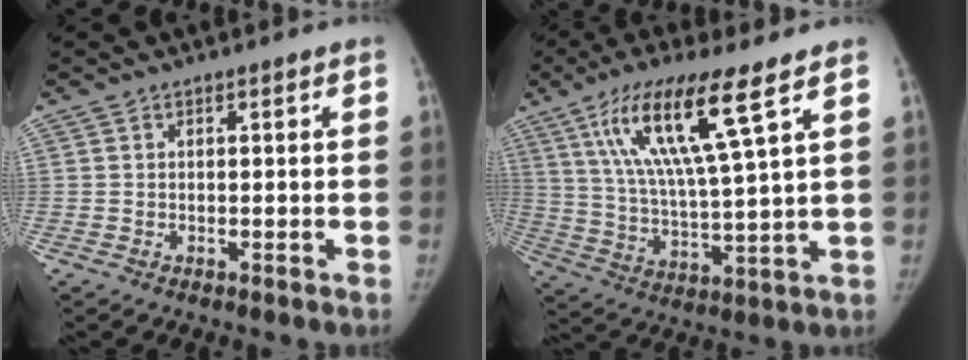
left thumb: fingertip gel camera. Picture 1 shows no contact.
{"total": 15.9, "force": [8.1, 2.0, 13.6], "torque": [-0.267, -0.032, 0.152]}